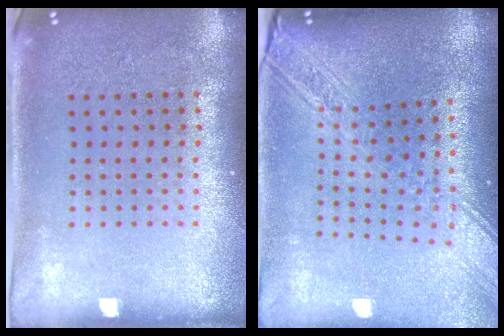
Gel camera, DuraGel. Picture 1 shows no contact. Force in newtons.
{"total": 2.7, "press": 2.1, "slide": 1.7}